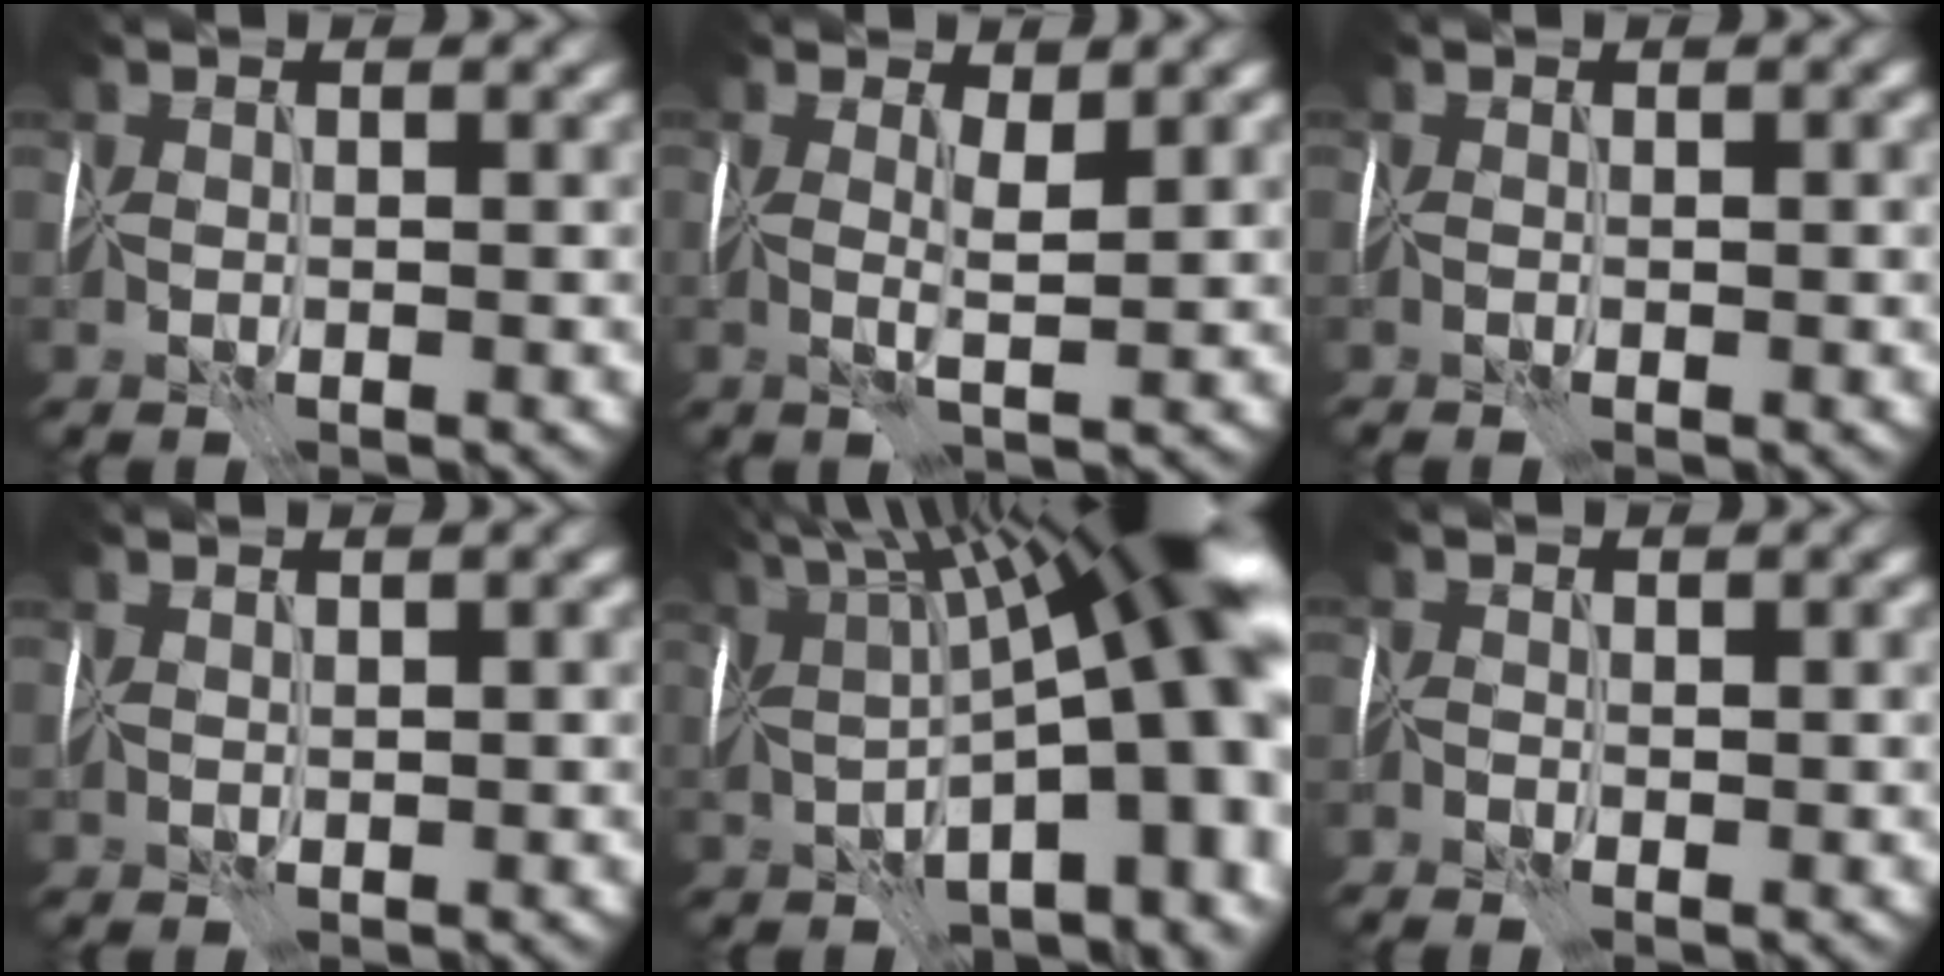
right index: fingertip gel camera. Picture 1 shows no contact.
{"total": 2.2, "force": [1.0, 0.3, 1.9], "torque": [-0.040, 0.000, 0.018]}
{"total": 0.5, "force": [-0.3, 0.1, 0.4], "torque": [-0.007, 0.002, -0.007]}
{"total": 1.0, "force": [0.7, 0.4, 0.5], "torque": [-0.009, 0.005, 0.016]}
{"total": 19.3, "force": [2.2, 6.8, 18.0], "torque": [-0.223, 0.025, 0.050]}
{"total": 0.8, "force": [-0.6, 0.4, 0.4], "torque": [-0.004, 0.003, -0.014]}